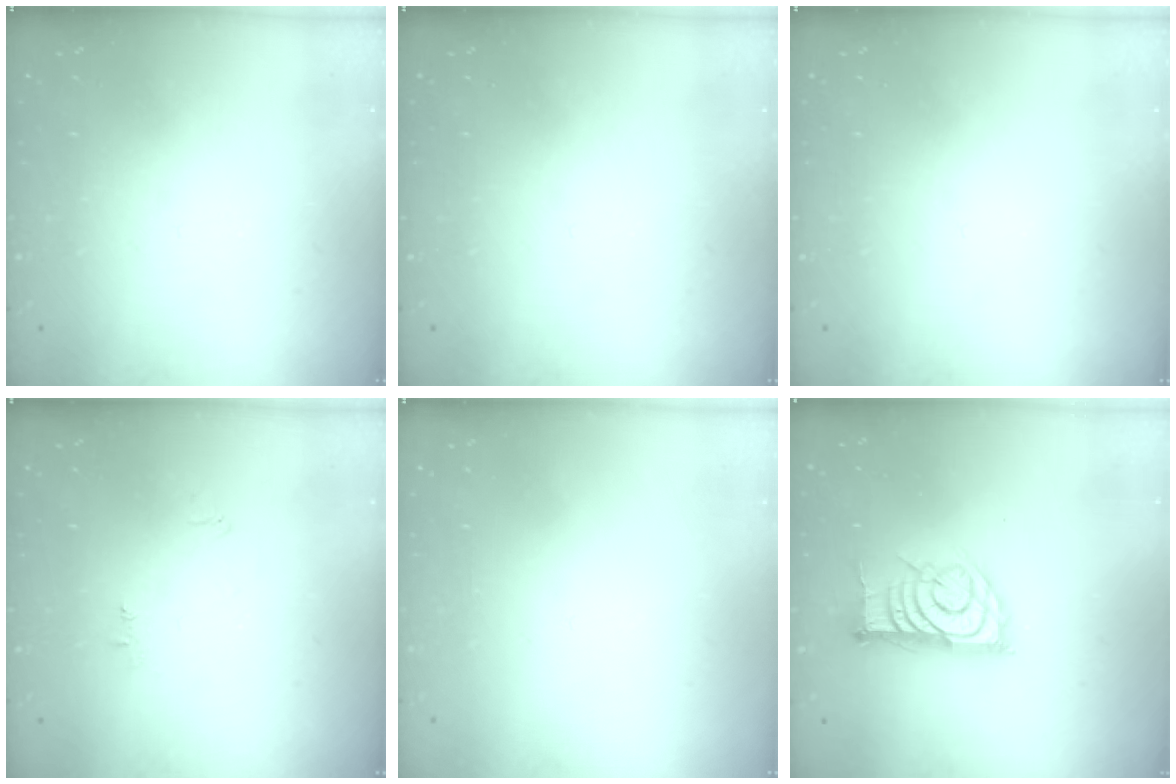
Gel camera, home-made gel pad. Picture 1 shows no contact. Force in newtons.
{"total": 0.0}
{"total": 0.0}
{"total": 3.9, "press": 3.8, "slide": 0.5}
{"total": 1.7, "press": 1.7, "slide": 0.1}
{"total": 13.9, "press": 13.9, "slide": 0.6}